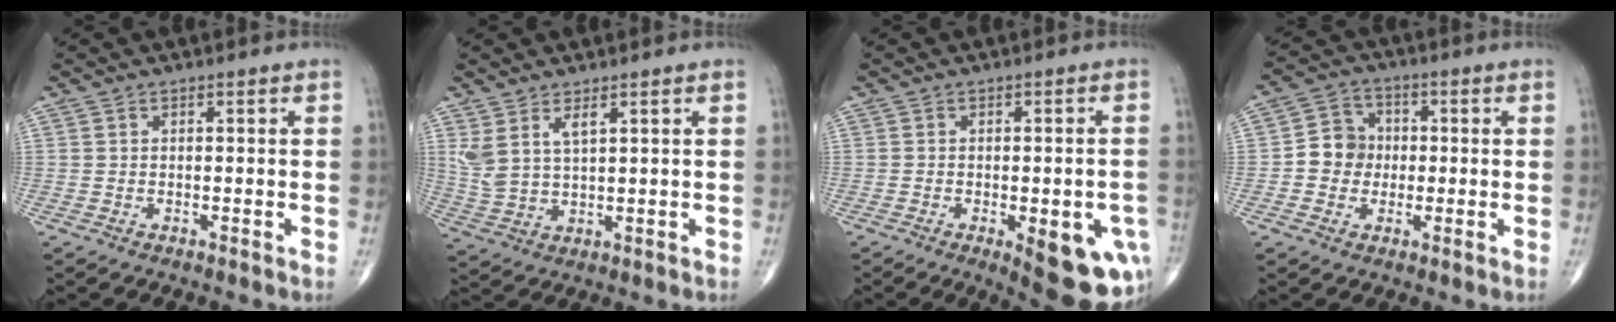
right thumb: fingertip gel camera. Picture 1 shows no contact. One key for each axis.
{"total": 5.8, "fx": 3.0, "fy": 2.2, "fz": 4.4, "tx": -0.099, "ty": -0.015, "tz": 0.072}
{"total": 13.7, "fx": -4.9, "fy": 5.4, "fz": 11.6, "tx": -0.104, "ty": 0.005, "tz": -0.044}
{"total": 7.0, "fx": -0.5, "fy": 6.4, "fz": 2.8, "tx": -0.016, "ty": 0.018, "tz": -0.021}